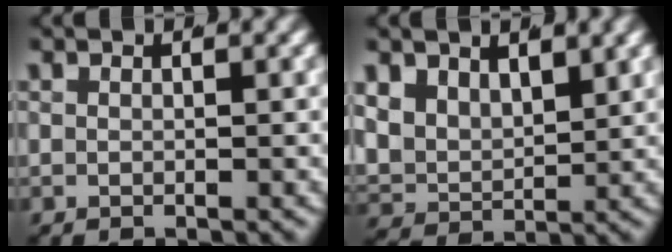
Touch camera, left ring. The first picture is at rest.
{"total": 7.5, "force": [1.2, 6.6, 3.3], "torque": [-0.109, -0.024, 0.012]}